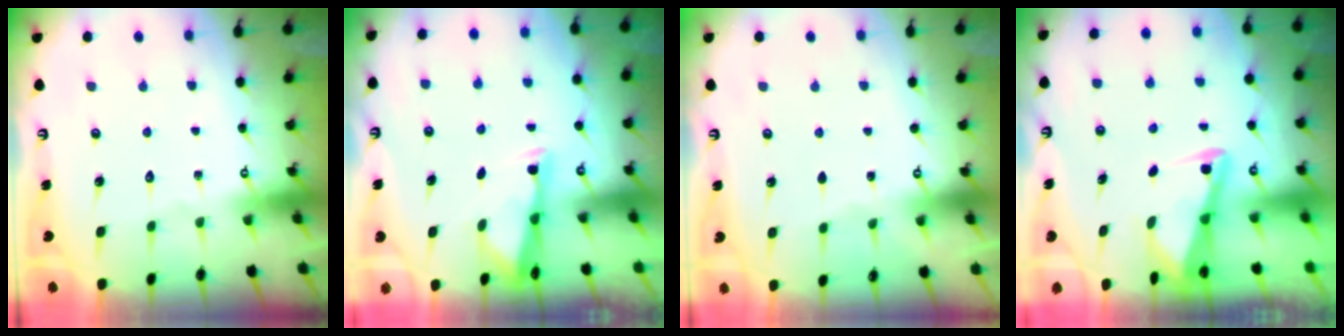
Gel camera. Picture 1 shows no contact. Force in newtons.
{"total": 2.9, "press": 2.9, "slide": 0.6}
{"total": 0.0}
{"total": 3.0, "press": 3.0, "slide": 0.4}